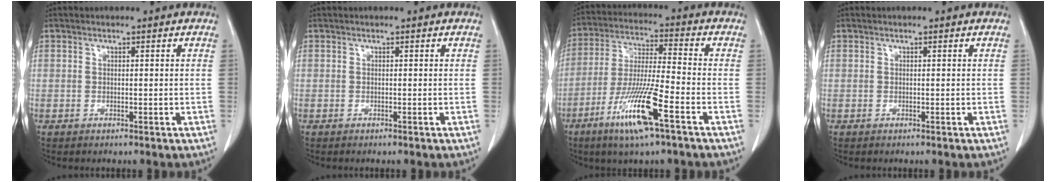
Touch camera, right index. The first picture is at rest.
{"total": 0.0}
{"total": 12.9, "force": [-6.4, 0.5, 11.2], "torque": [-0.223, -0.022, -0.120]}
{"total": 0.0}